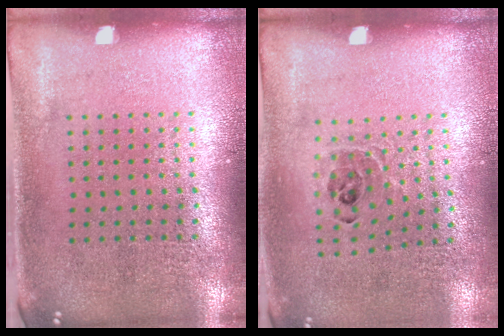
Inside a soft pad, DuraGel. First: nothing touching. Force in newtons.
{"total": 0.9, "press": 0.8, "slide": 0.3}